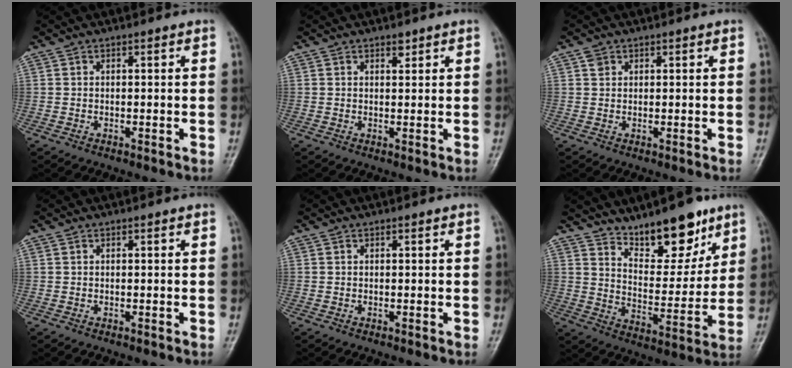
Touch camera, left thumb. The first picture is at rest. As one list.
[{"total": 1.2, "force": [0.9, 0.5, 0.6], "torque": [-0.004, -0.006, 0.012]}, {"total": 1.4, "force": [0.7, 1.1, 0.4], "torque": [0.001, -0.001, 0.011]}, {"total": 0.0}, {"total": 0.0}, {"total": 13.9, "force": [10.1, 5.5, 7.8], "torque": [-0.077, -0.075, 0.171]}]